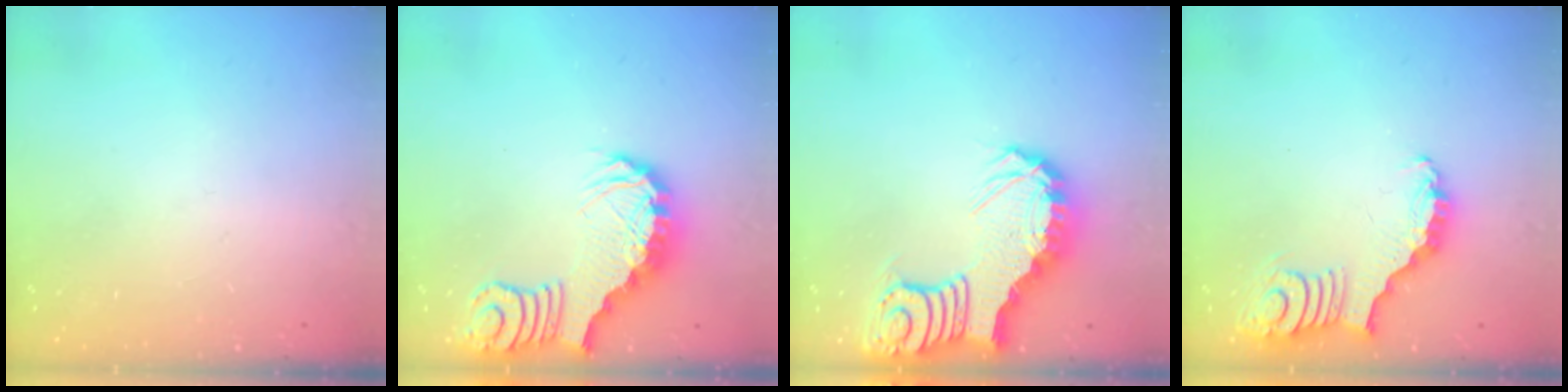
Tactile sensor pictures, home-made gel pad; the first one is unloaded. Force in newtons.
{"total": 2.6, "press": 2.5, "slide": 0.5}
{"total": 6.2, "press": 6.1, "slide": 0.9}
{"total": 3.1, "press": 3.1, "slide": 0.6}